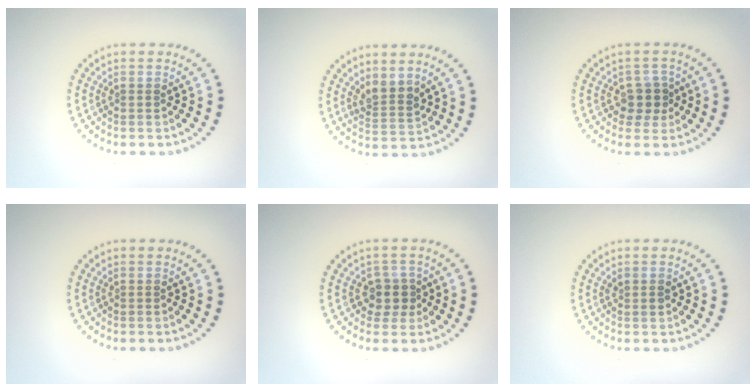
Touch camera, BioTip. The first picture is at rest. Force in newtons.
{"total": 2.3, "press": 1.8, "slide": 1.5}
{"total": 2.5, "press": 2.2, "slide": 1.3}
{"total": 0.0}
{"total": 2.2, "press": 1.9, "slide": 1.1}
{"total": 0.7, "press": 0.6, "slide": 0.2}